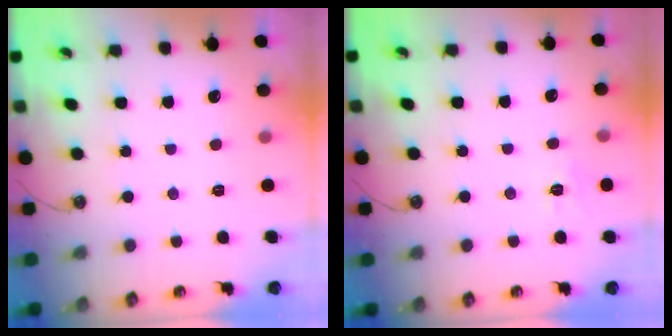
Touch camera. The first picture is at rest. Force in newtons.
{"total": 6.6, "press": 6.6, "slide": 0.6}